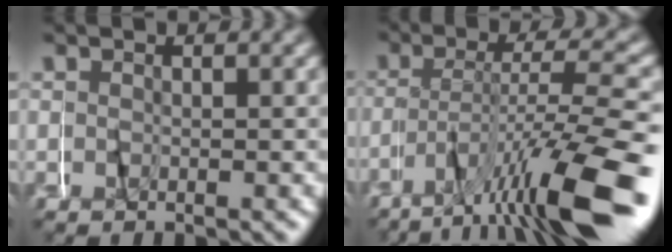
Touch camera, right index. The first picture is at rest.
{"total": 8.2, "force": [-4.8, 0.9, 6.6], "torque": [-0.093, 0.003, -0.075]}